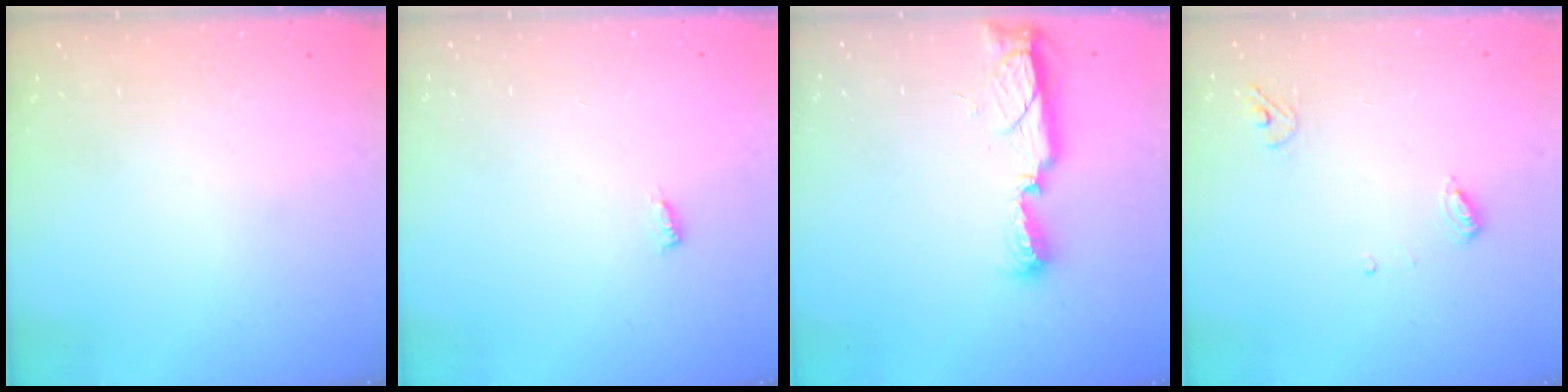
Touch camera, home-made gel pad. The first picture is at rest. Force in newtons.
{"total": 3.1, "press": 3.1, "slide": 0.2}
{"total": 11.7, "press": 10.4, "slide": 5.3}
{"total": 3.6, "press": 3.6, "slide": 0.3}